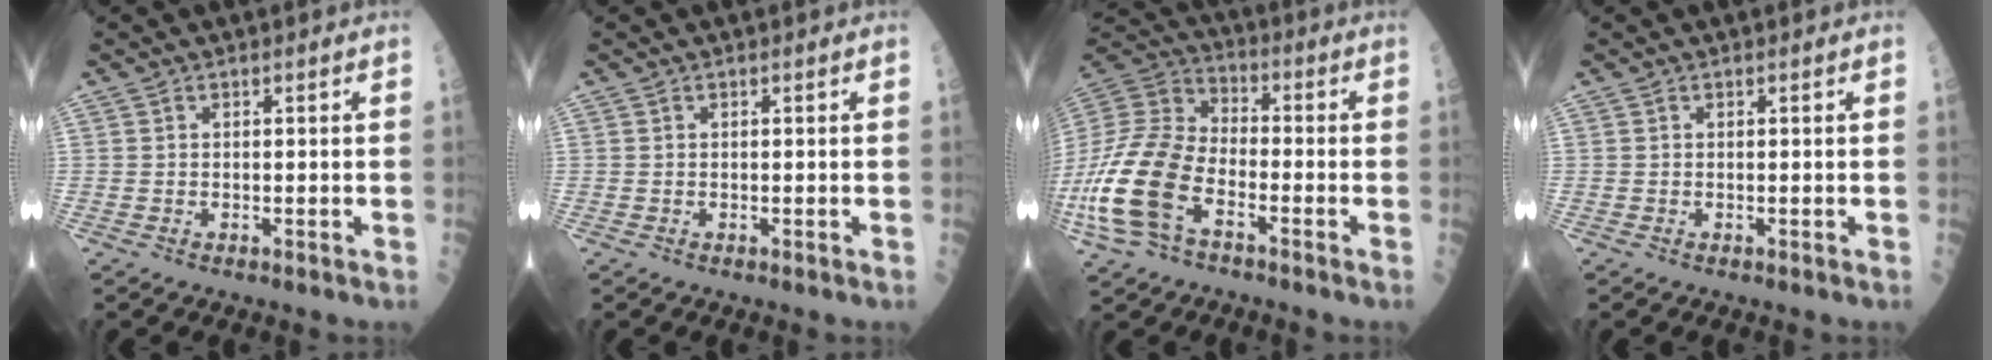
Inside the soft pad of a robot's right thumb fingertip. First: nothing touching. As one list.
[{"total": 0.0}, {"total": 18.5, "force": [-6.7, 10.1, 13.9], "torque": [-0.299, 0.034, -0.136]}, {"total": 0.0}]